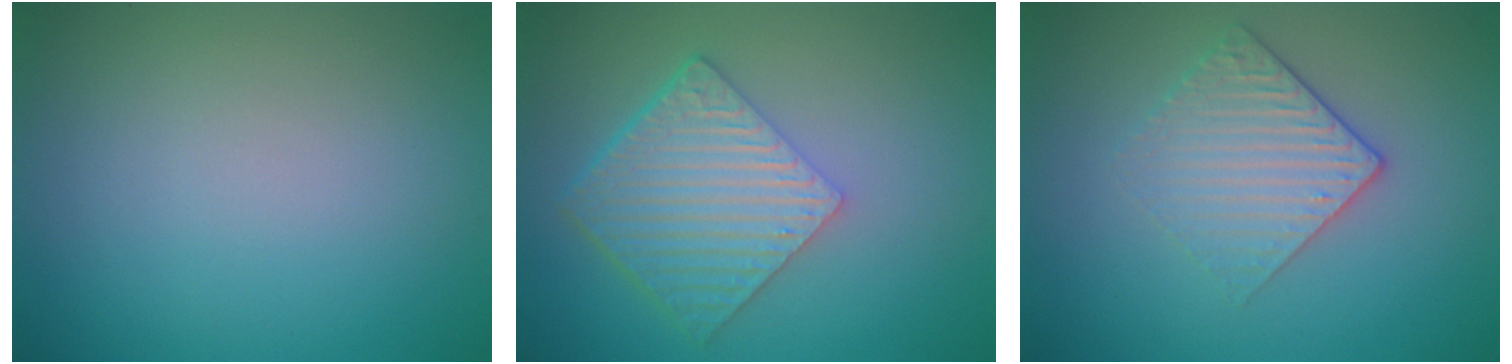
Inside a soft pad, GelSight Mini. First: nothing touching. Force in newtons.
{"total": 6.4, "press": 4.4, "slide": 4.6}
{"total": 3.0, "press": 2.6, "slide": 1.6}